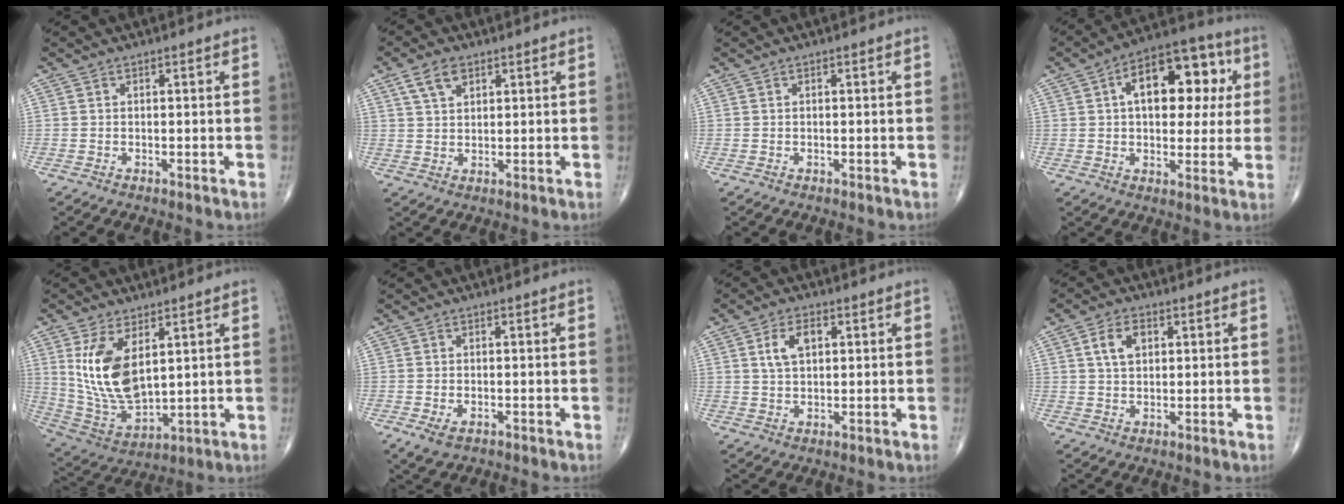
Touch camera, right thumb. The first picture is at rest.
{"total": 4.9, "force": [2.6, 2.8, 3.0], "torque": [-0.047, -0.006, 0.051]}
{"total": 0.0}
{"total": 17.0, "force": [4.1, 9.5, 13.5], "torque": [-0.148, 0.020, 0.053]}
{"total": 14.2, "force": [4.1, 7.3, 11.4], "torque": [-0.209, -0.023, 0.101]}
{"total": 3.0, "force": [-1.2, 1.7, 2.1], "torque": [-0.044, -0.001, -0.015]}
{"total": 5.2, "force": [1.5, 3.0, 3.9], "torque": [-0.071, 0.003, 0.028]}
{"total": 5.1, "force": [1.6, 3.3, 3.5], "torque": [-0.058, 0.002, 0.027]}